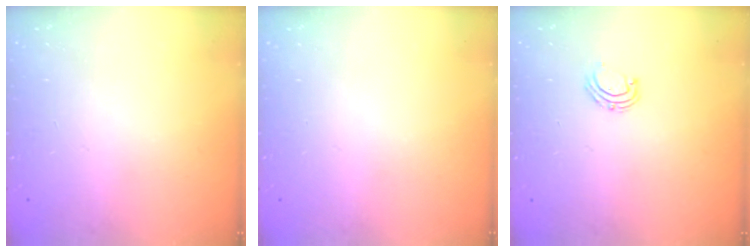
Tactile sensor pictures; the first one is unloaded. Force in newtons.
{"total": 0.0}
{"total": 4.7, "press": 4.7, "slide": 0.4}